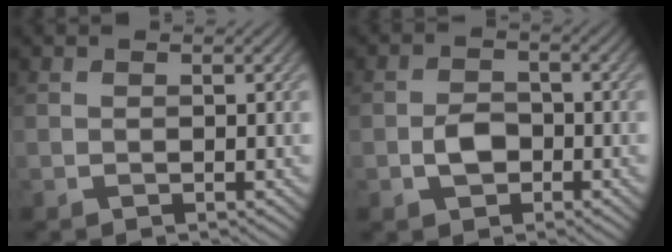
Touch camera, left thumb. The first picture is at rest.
{"total": 3.2, "force": [-1.2, 2.2, 1.9], "torque": [-0.037, 0.001, -0.026]}